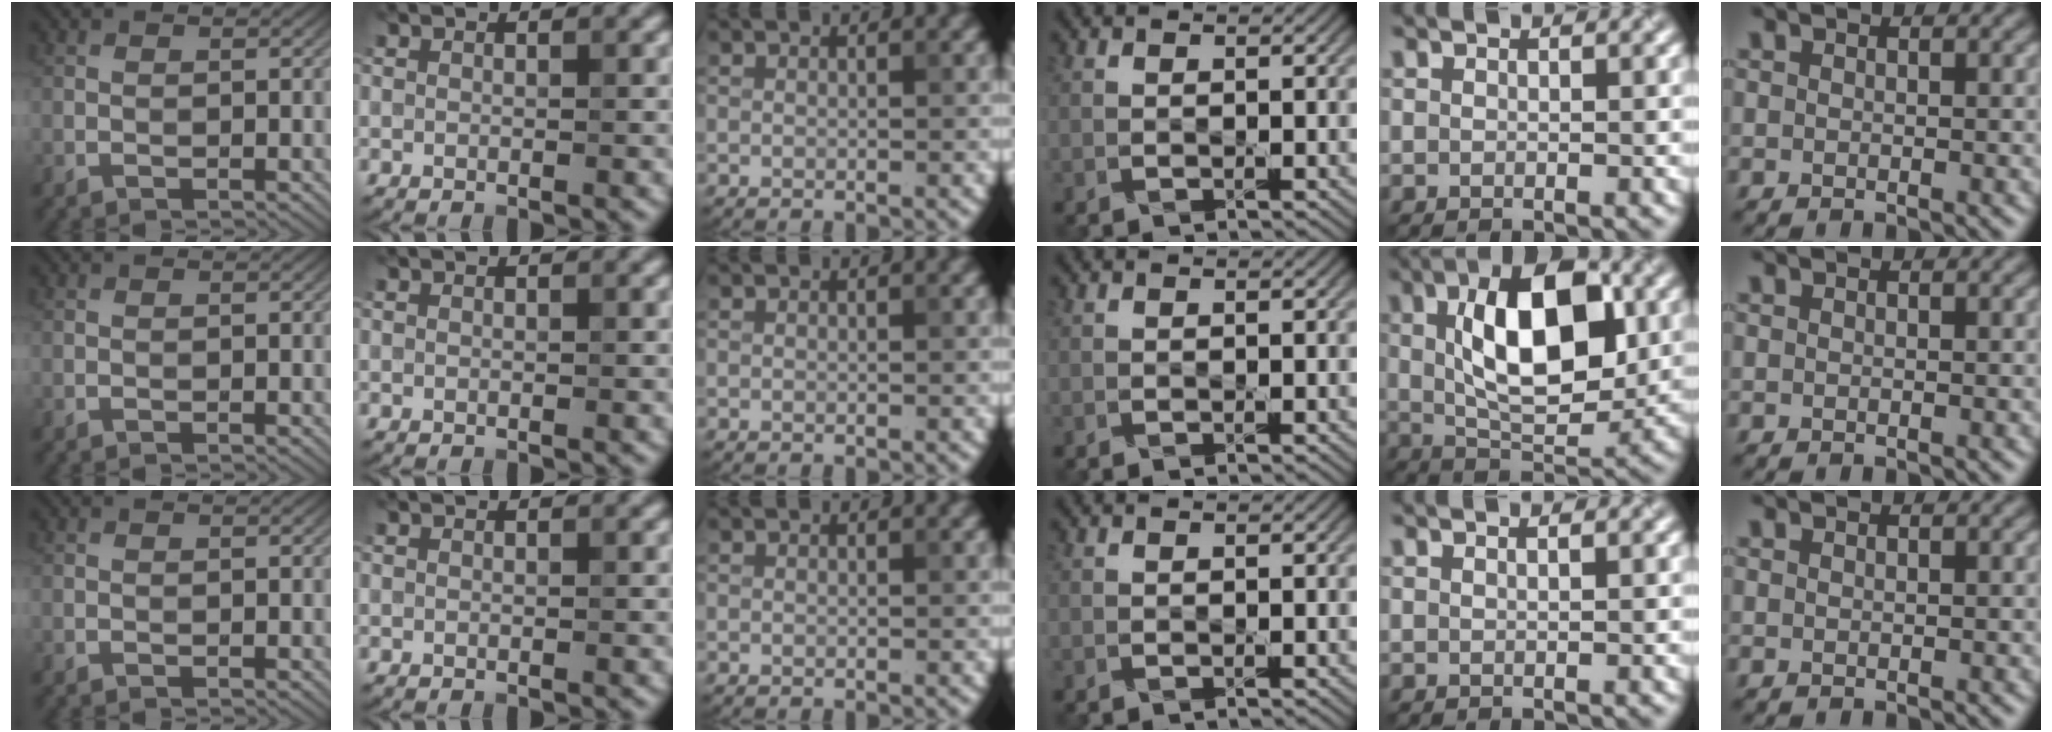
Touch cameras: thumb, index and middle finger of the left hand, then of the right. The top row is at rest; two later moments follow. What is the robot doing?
{"motion": "dispense", "object": "toothpaste"}